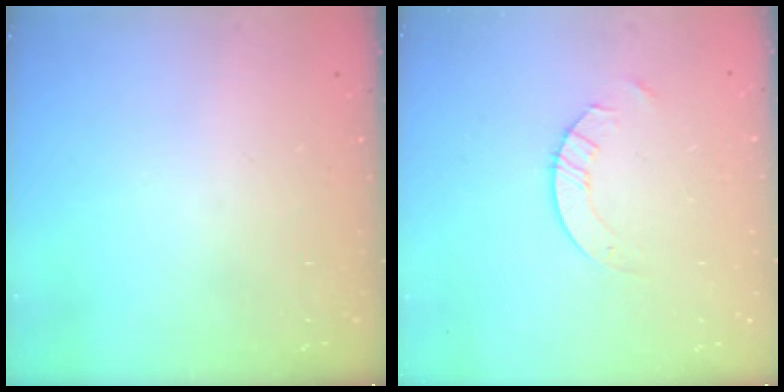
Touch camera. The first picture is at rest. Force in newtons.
{"total": 2.0, "press": 2.0, "slide": 0.2}